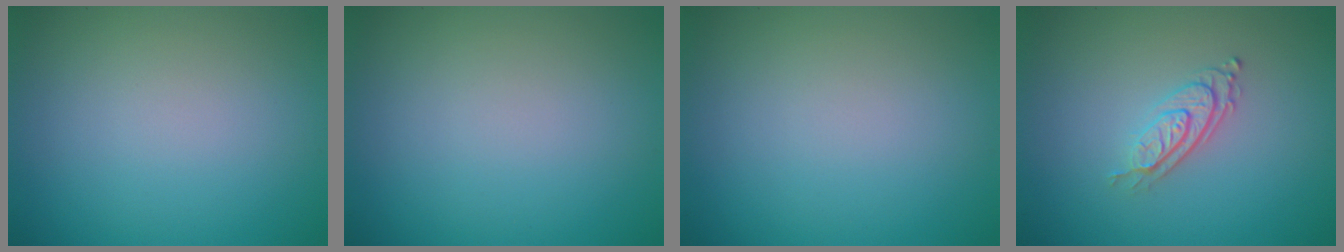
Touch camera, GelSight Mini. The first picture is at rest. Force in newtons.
{"total": 0.0}
{"total": 0.0}
{"total": 2.8, "press": 2.0, "slide": 2.0}